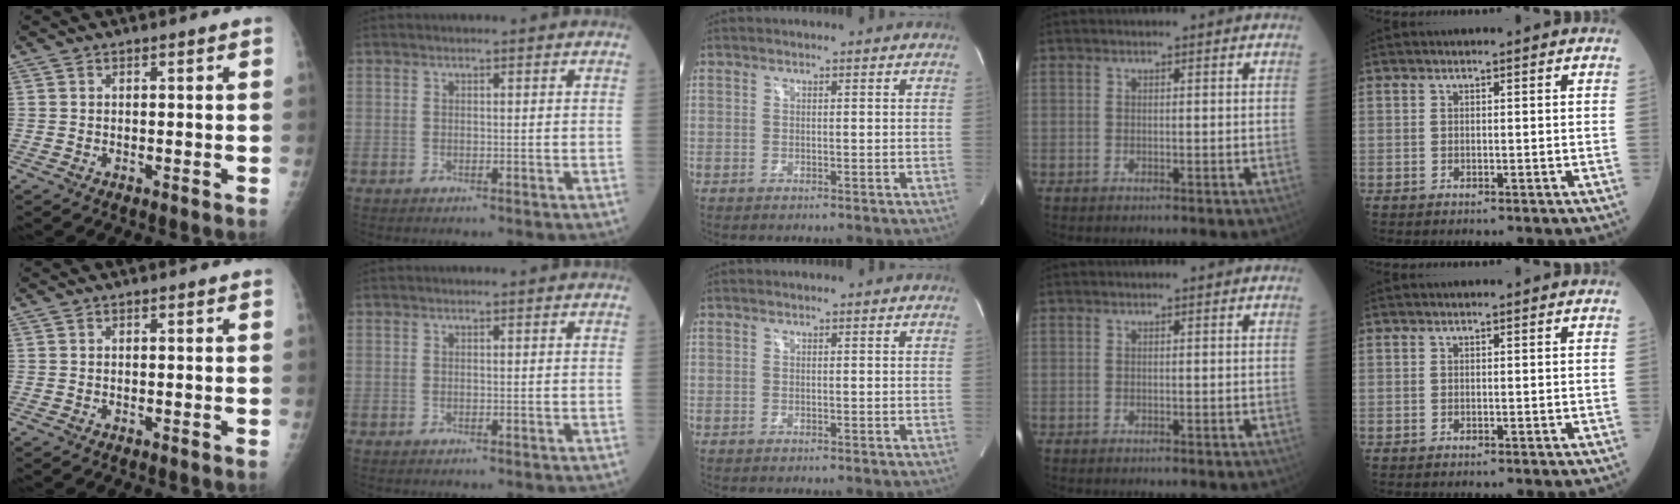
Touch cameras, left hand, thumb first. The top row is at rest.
{}